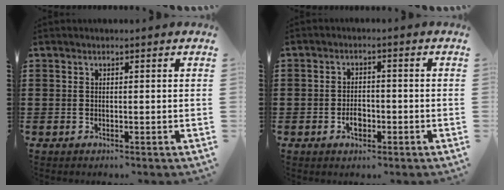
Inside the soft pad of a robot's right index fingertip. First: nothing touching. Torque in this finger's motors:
{"motor_torque": [1.06, 1.08, 0.09, -0.06]}